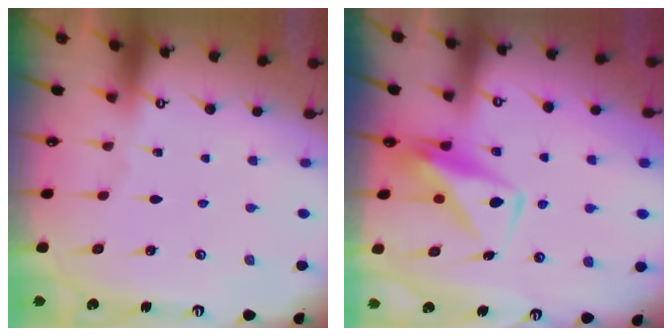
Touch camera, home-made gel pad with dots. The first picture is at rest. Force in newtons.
{"total": 7.3, "press": 7.3, "slide": 0.9}